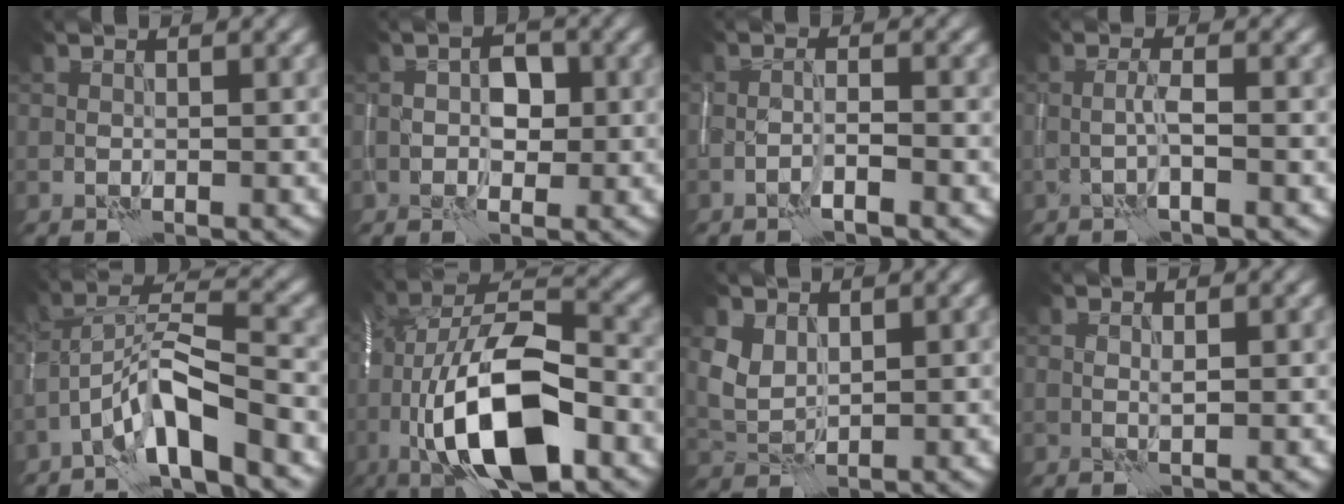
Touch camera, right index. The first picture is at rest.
{"total": 2.2, "force": [0.0, 1.4, 1.6], "torque": [-0.022, 0.003, -0.001]}
{"total": 1.3, "force": [-0.9, -0.4, 0.8], "torque": [-0.018, 0.005, -0.021]}
{"total": 1.3, "force": [-0.4, -0.6, 1.1], "torque": [-0.023, 0.008, -0.011]}
{"total": 6.6, "force": [-4.2, 1.1, 5.1], "torque": [-0.090, 0.011, -0.081]}
{"total": 14.2, "force": [-4.6, 5.3, 12.4], "torque": [-0.211, 0.017, -0.086]}
{"total": 2.7, "force": [2.0, 1.4, 1.0], "torque": [-0.033, -0.004, 0.043]}
{"total": 1.0, "force": [0.7, -0.7, -0.2], "torque": [0.000, -0.002, 0.016]}